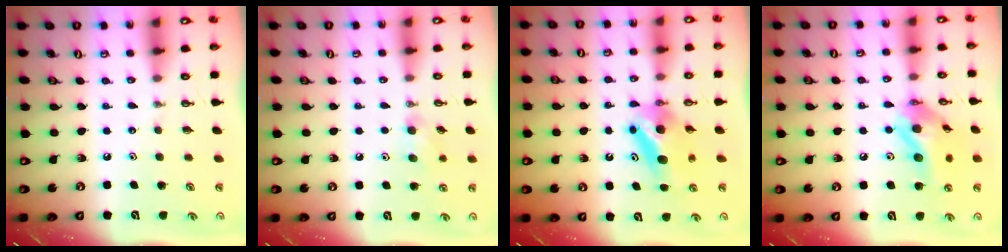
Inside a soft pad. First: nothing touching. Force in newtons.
{"total": 7.1, "press": 6.9, "slide": 1.7}
{"total": 6.5, "press": 6.4, "slide": 1.3}
{"total": 14.8, "press": 14.7, "slide": 2.0}